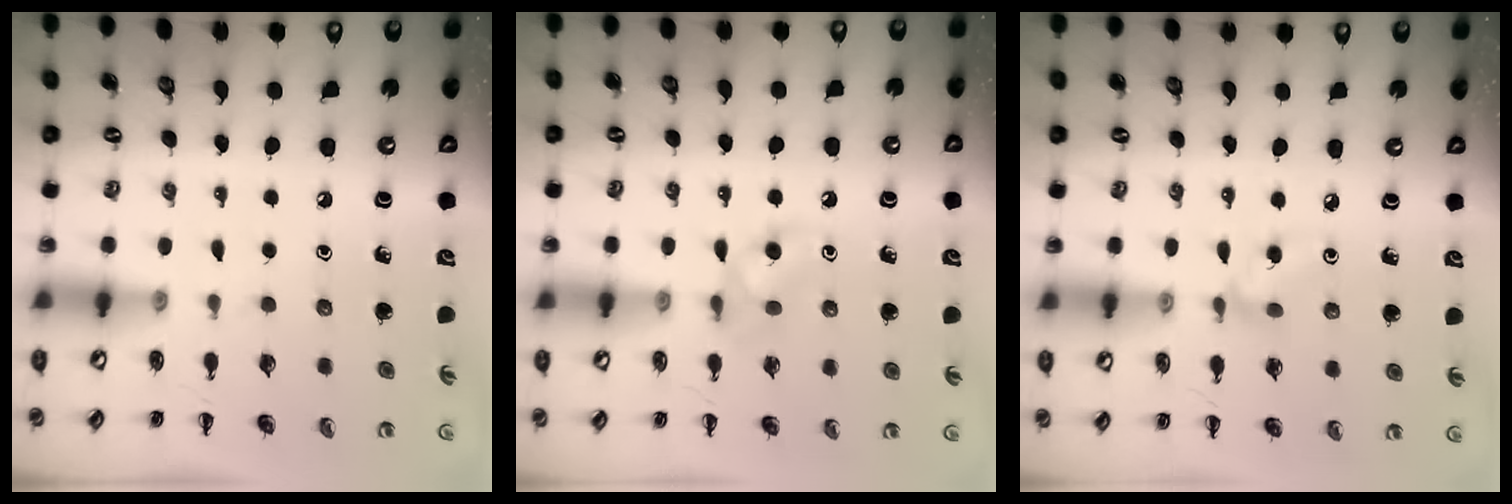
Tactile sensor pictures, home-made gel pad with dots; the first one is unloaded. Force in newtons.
{"total": 5.5, "press": 5.2, "slide": 1.8}
{"total": 3.9, "press": 3.6, "slide": 1.5}